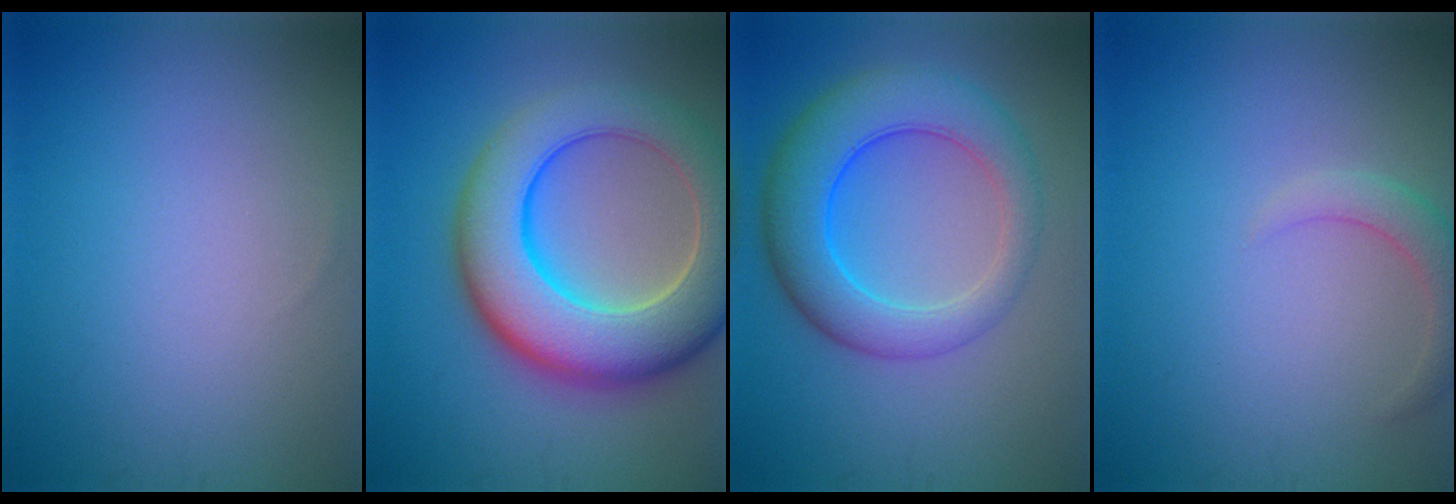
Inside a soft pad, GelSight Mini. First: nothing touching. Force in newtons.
{"total": 11.9, "press": 11.9, "slide": 0.3}
{"total": 7.9, "press": 7.8, "slide": 0.3}
{"total": 2.2, "press": 2.2, "slide": 0.2}